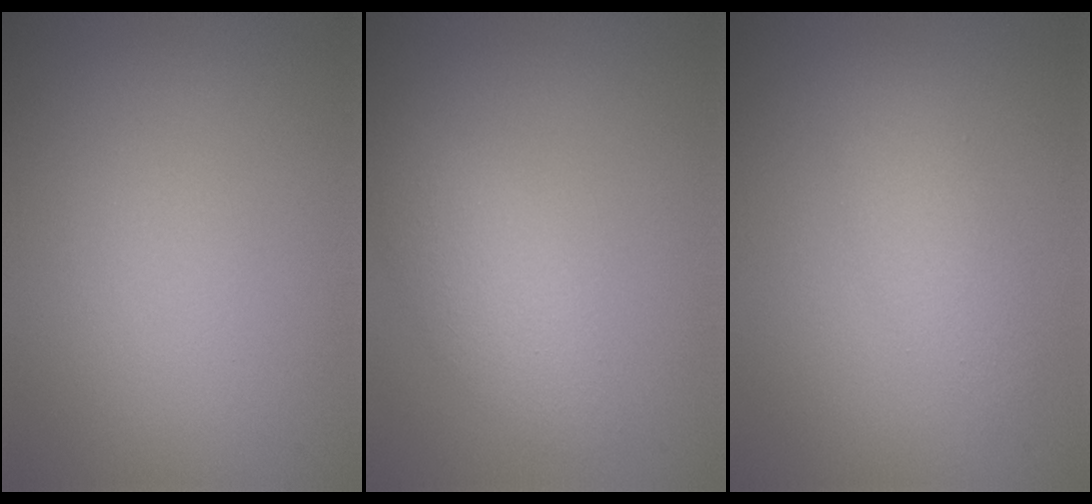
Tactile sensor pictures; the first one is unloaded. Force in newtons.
{"total": 2.5, "press": 2.5, "slide": 0.1}
{"total": 2.5, "press": 2.5, "slide": 0.1}